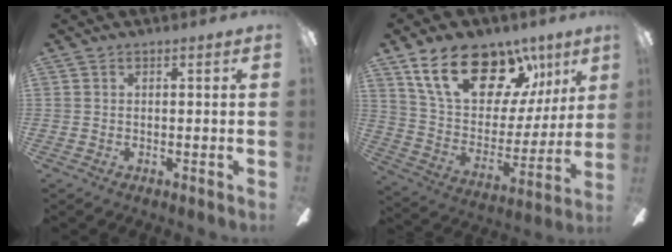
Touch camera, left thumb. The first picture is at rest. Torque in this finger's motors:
{"motor_torque": [1.84, 1.54, 1.48, -1.29, 0.19]}